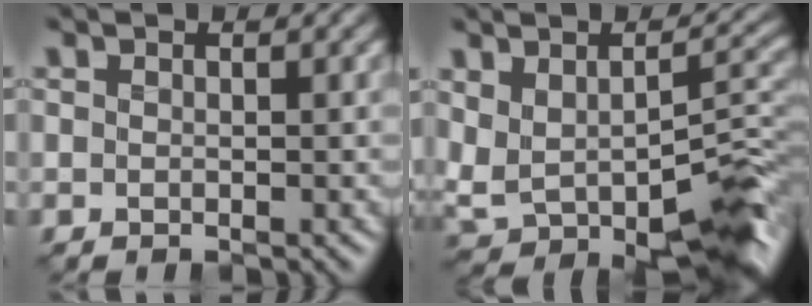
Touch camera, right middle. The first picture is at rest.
{"total": 11.4, "force": [-2.6, 5.4, 9.7], "torque": [-0.163, -0.019, -0.032]}